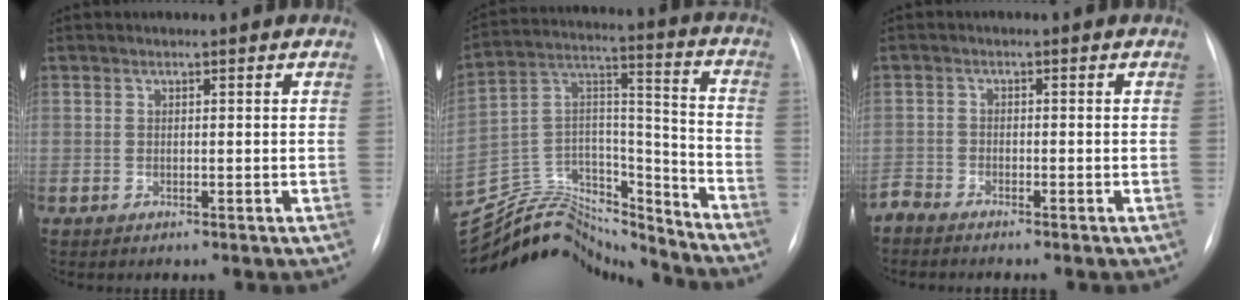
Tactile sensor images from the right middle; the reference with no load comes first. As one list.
[{"total": 21.0, "force": [-20.2, 4.5, 3.6], "torque": [-0.078, 0.058, -0.325]}, {"total": 2.0, "force": [-2.0, 0.2, -0.1], "torque": [0.002, -0.007, -0.039]}]